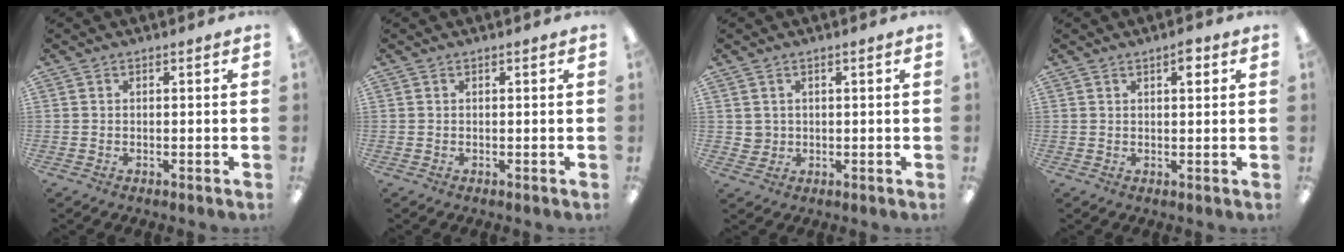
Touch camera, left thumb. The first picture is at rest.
{"total": 0.0}
{"total": 2.4, "force": [1.1, 2.1, 0.2], "torque": [-0.008, 0.004, 0.021]}
{"total": 3.4, "force": [2.0, 1.2, 2.5], "torque": [-0.028, -0.005, 0.029]}